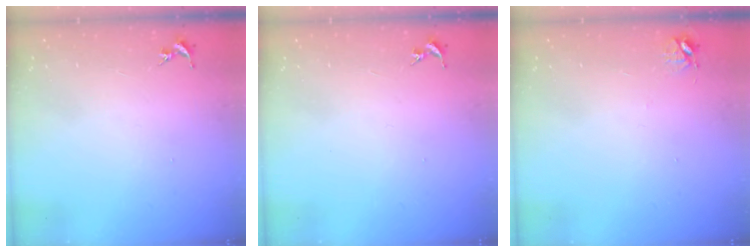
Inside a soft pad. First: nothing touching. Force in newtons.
{"total": 0.0}
{"total": 4.7, "press": 4.7, "slide": 0.6}